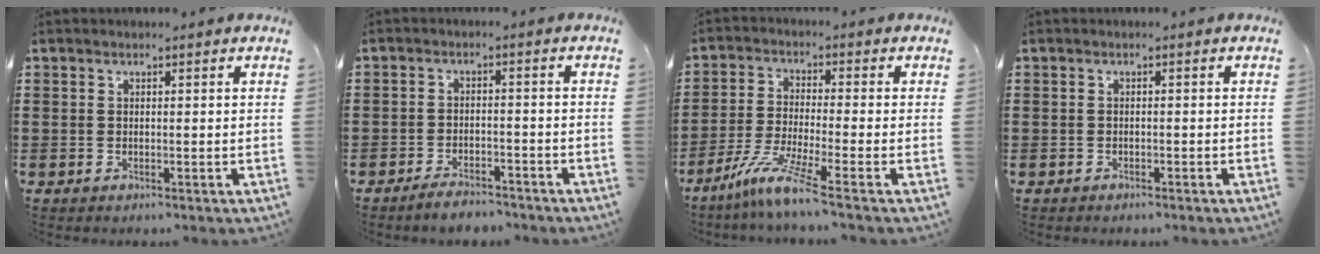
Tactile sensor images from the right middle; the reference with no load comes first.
{"total": 3.2, "force": [-3.2, 0.5, 0.4], "torque": [-0.011, 0.003, -0.063]}
{"total": 7.2, "force": [-5.1, -0.1, 5.0], "torque": [-0.108, -0.018, -0.099]}
{"total": 0.8, "force": [-0.8, 0.2, 0.0], "torque": [-0.002, 0.001, -0.018]}